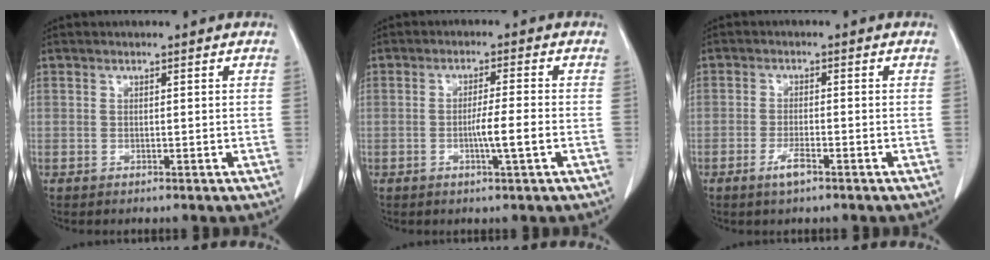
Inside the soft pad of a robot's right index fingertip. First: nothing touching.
{"total": 4.4, "force": [-1.2, -0.4, 4.2], "torque": [-0.071, -0.005, -0.021]}
{"total": 2.8, "force": [-1.7, 0.4, 2.2], "torque": [-0.046, -0.002, -0.031]}